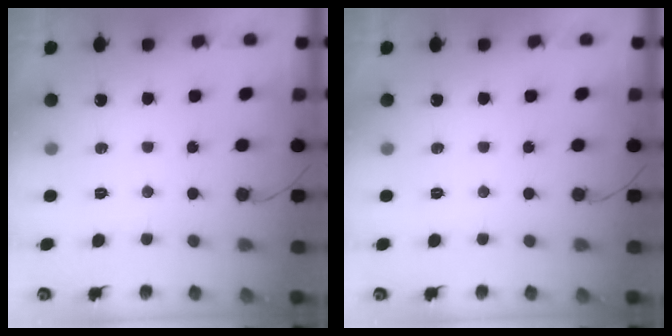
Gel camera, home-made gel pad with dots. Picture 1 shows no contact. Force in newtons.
{"total": 0.0}